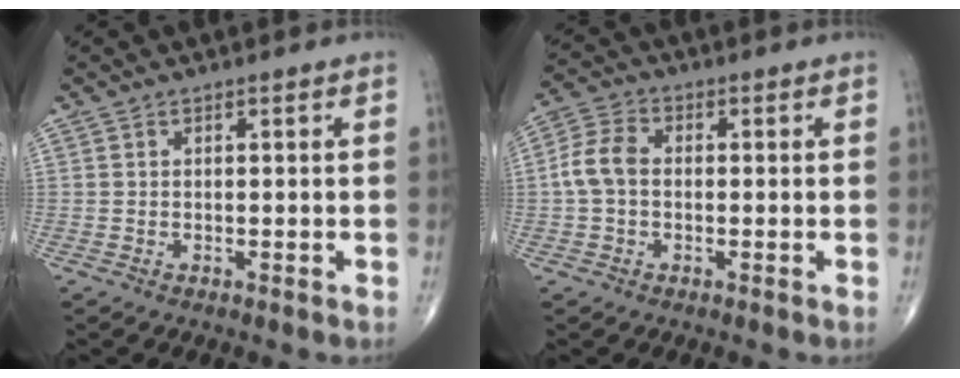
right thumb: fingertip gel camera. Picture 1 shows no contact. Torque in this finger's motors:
{"motor_torque": [-0.06, 0.12, 0.21, -0.05, 0.03]}